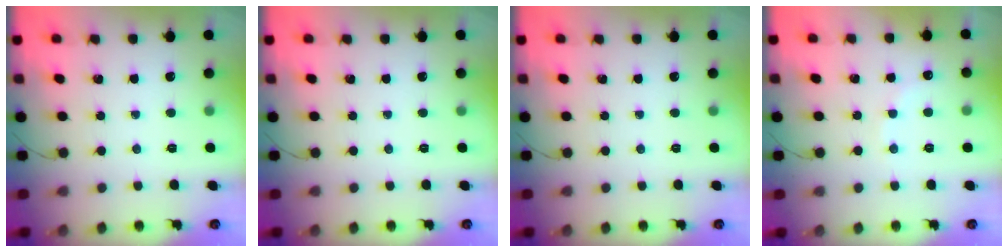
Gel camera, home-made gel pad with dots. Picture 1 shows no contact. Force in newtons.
{"total": 0.0}
{"total": 0.0}
{"total": 6.3, "press": 6.2, "slide": 1.3}